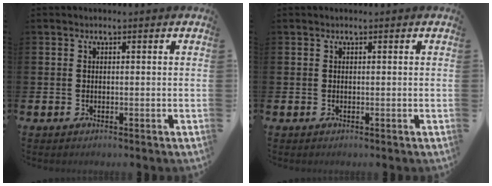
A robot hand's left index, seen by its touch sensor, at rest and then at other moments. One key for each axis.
{"total": 0.0}